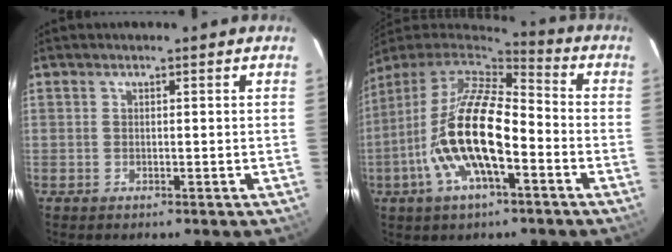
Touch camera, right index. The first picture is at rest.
{"total": 18.6, "force": [-5.9, 6.5, 16.3], "torque": [-0.320, -0.017, -0.116]}